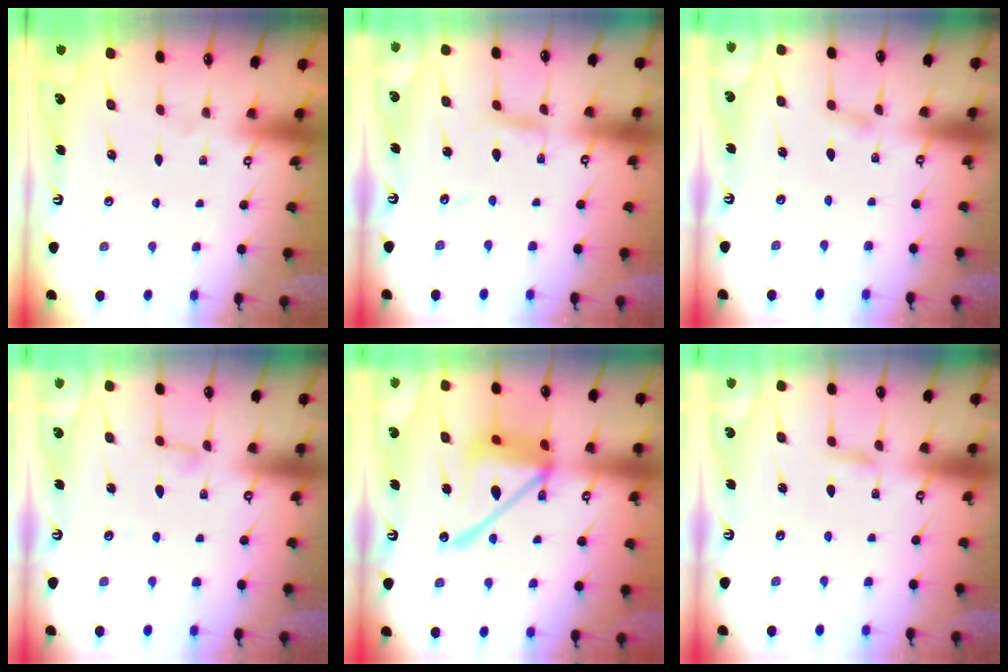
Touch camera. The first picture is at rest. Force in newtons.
{"total": 4.7, "press": 4.6, "slide": 0.4}
{"total": 1.8, "press": 1.8, "slide": 0.2}
{"total": 3.5, "press": 3.5, "slide": 0.2}
{"total": 18.2, "press": 18.1, "slide": 1.6}
{"total": 2.4, "press": 2.4, "slide": 0.1}